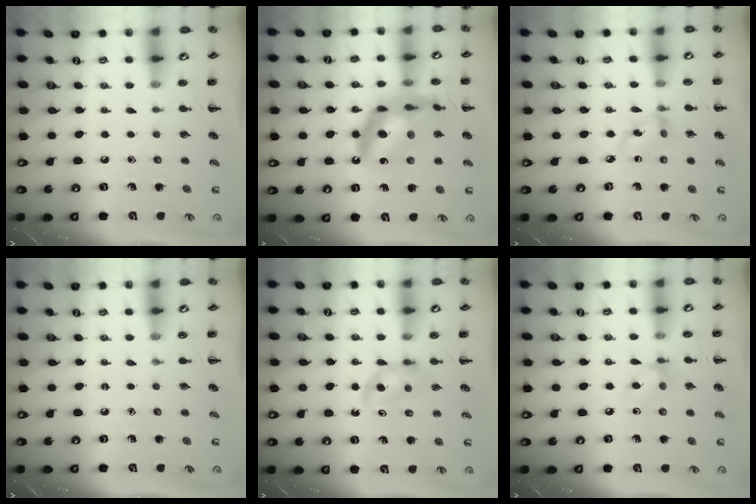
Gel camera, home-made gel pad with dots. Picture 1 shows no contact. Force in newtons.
{"total": 17.4, "press": 16.8, "slide": 4.3}
{"total": 4.0, "press": 3.9, "slide": 0.7}
{"total": 0.0}
{"total": 4.3, "press": 4.0, "slide": 1.4}
{"total": 5.8, "press": 5.7, "slide": 0.6}